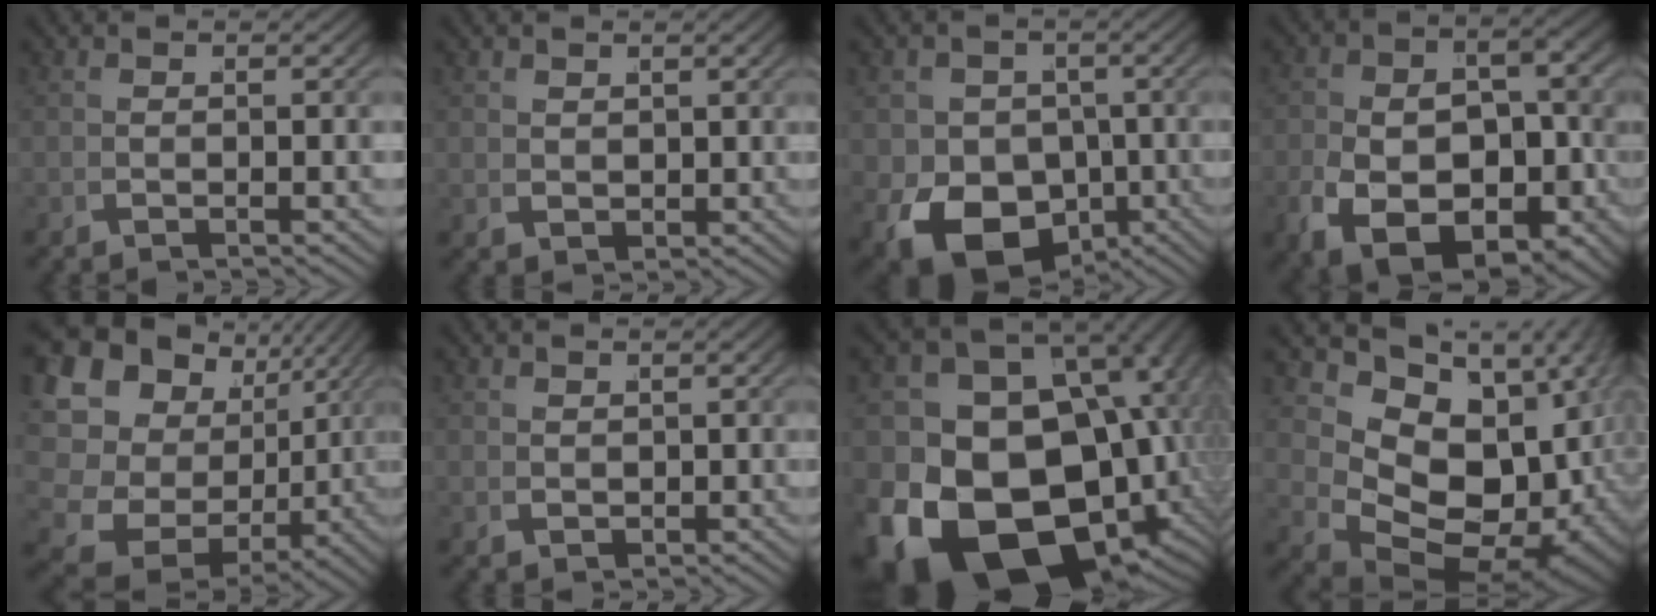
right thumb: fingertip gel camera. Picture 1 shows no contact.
{"total": 1.6, "force": [1.1, 1.0, 0.6], "torque": [-0.001, -0.007, 0.033]}
{"total": 12.6, "force": [-4.3, 9.3, 7.3], "torque": [-0.144, -0.070, -0.040]}
{"total": 15.5, "force": [-4.4, 10.5, 10.6], "torque": [-0.208, -0.079, -0.030]}
{"total": 17.6, "force": [0.1, 13.6, 11.1], "torque": [-0.214, -0.033, 0.008]}
{"total": 1.3, "force": [0.8, 0.9, 0.5], "torque": [-0.001, -0.006, 0.027]}
{"total": 32.6, "force": [-5.2, 22.7, 22.7], "torque": [-0.404, -0.092, -0.060]}
{"total": 16.9, "force": [-1.0, 11.3, 12.4], "torque": [-0.219, -0.047, 0.005]}